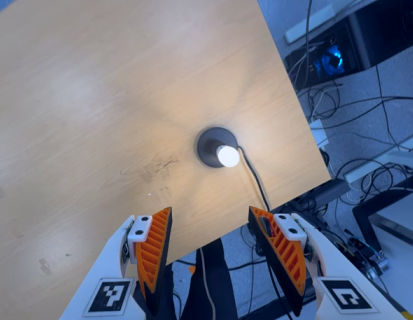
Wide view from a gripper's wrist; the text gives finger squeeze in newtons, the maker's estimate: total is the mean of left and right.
{"total": 0.0}